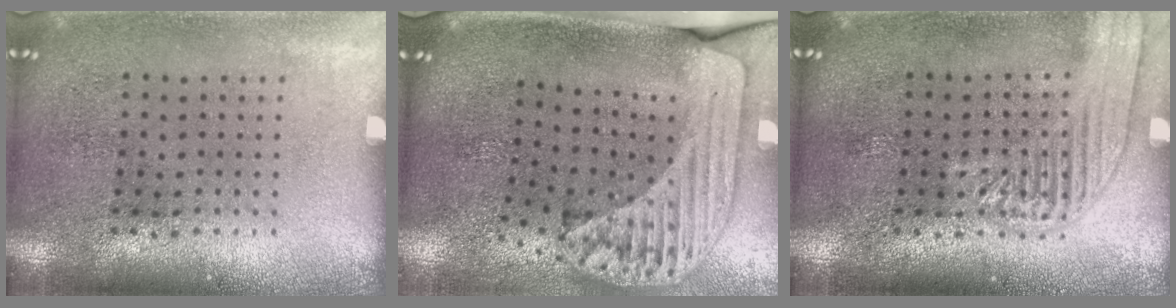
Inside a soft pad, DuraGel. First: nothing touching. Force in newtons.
{"total": 2.4, "press": 1.8, "slide": 1.7}
{"total": 2.5, "press": 2.5, "slide": 0.3}